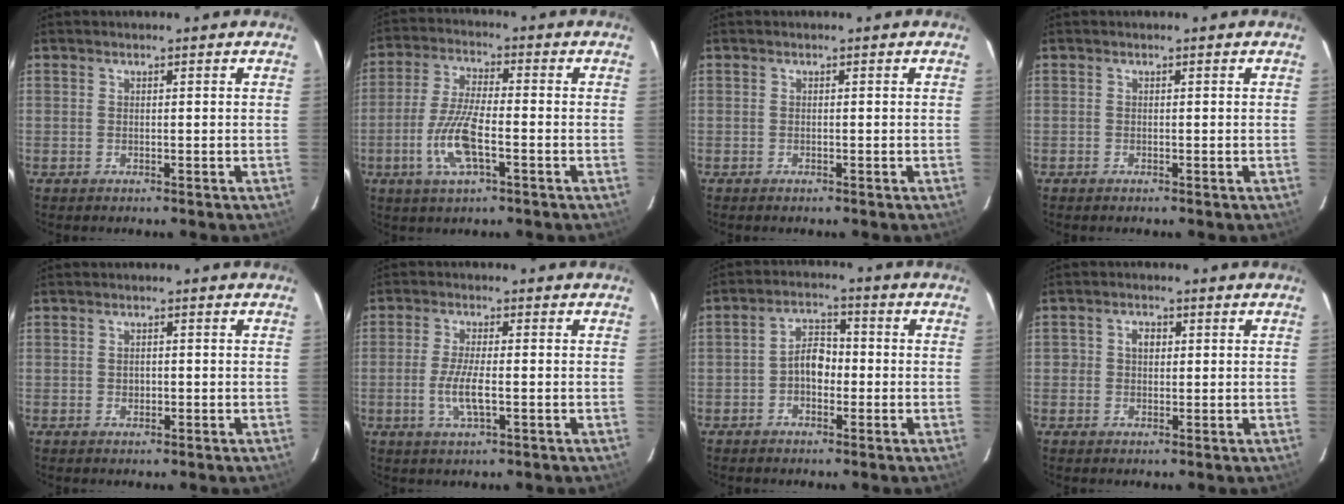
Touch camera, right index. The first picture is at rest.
{"total": 9.8, "force": [-3.5, 2.6, 8.8], "torque": [-0.186, -0.003, -0.070]}
{"total": 0.0}
{"total": 0.0}
{"total": 1.3, "force": [-0.2, 1.1, 0.7], "torque": [-0.010, 0.004, -0.002]}
{"total": 5.8, "force": [-1.4, 1.3, 5.5], "torque": [-0.110, -0.007, -0.028]}
{"total": 4.8, "force": [-1.3, 3.2, 3.4], "torque": [-0.058, 0.018, -0.021]}
{"total": 2.6, "force": [0.1, 2.3, 1.2], "torque": [-0.018, 0.008, 0.001]}